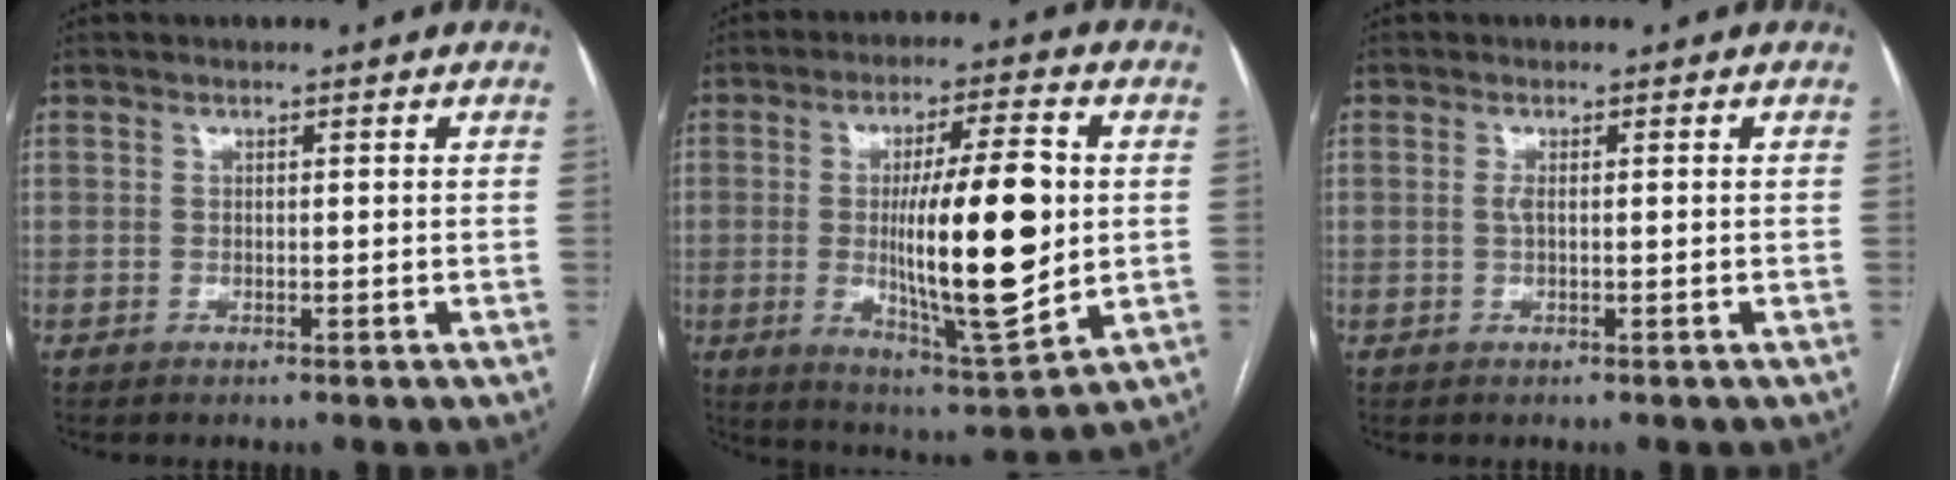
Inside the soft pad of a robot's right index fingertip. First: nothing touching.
{"total": 17.5, "force": [0.2, 3.0, 17.3], "torque": [-0.294, -0.008, 0.006]}
{"total": 0.9, "force": [0.1, 0.1, 0.9], "torque": [-0.022, -0.001, 0.000]}